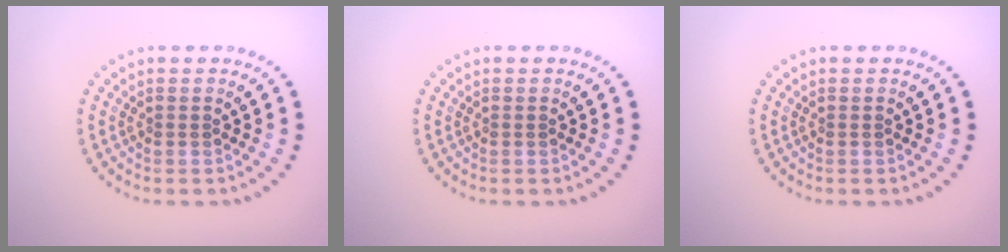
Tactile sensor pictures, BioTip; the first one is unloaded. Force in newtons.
{"total": 0.0}
{"total": 0.0}